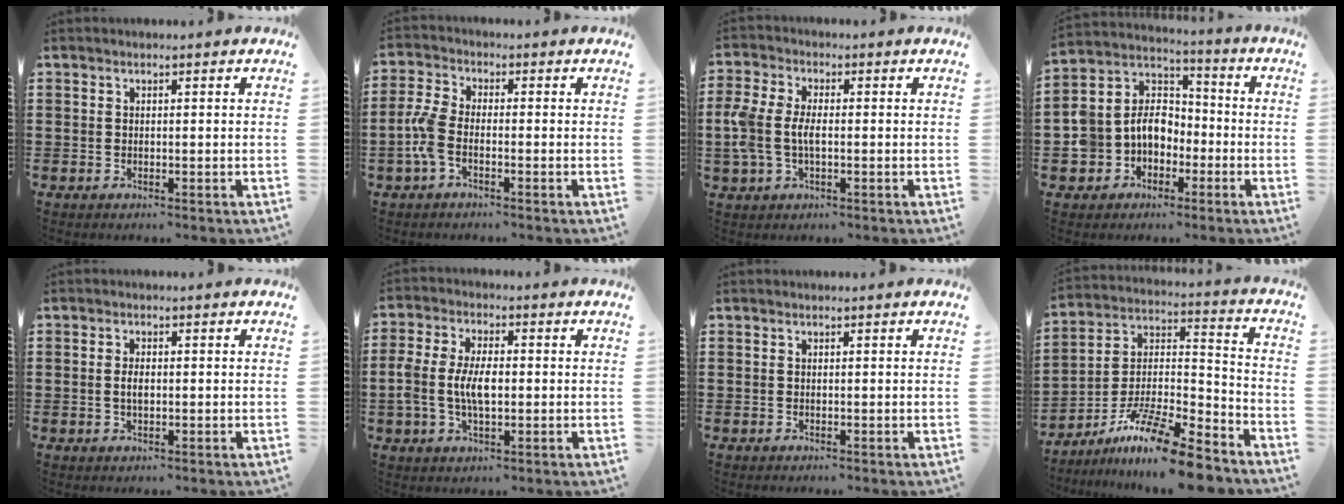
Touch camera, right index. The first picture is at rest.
{"total": 4.9, "force": [-1.8, 2.2, 3.9], "torque": [-0.104, -0.005, -0.042]}
{"total": 5.3, "force": [-0.6, 3.0, 4.3], "torque": [-0.117, -0.006, -0.021]}
{"total": 8.1, "force": [-2.4, 7.0, 3.3], "torque": [-0.106, 0.007, -0.051]}
{"total": 2.1, "force": [-0.1, 0.9, 1.9], "torque": [-0.036, 0.004, -0.003]}
{"total": 6.4, "force": [-0.6, 3.1, 5.5], "torque": [-0.131, -0.002, -0.019]}
{"total": 0.0}
{"total": 13.3, "force": [-10.6, 1.7, 7.8], "torque": [-0.136, 0.027, -0.200]}